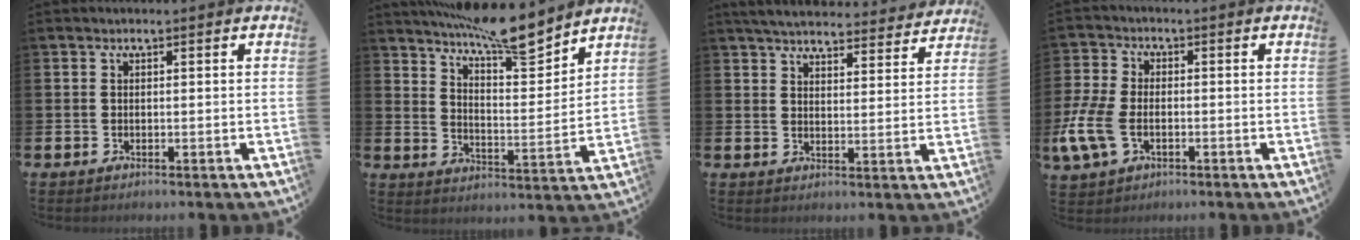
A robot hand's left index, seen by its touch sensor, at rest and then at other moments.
{"total": 11.3, "force": [10.0, 1.9, 4.8], "torque": [-0.097, -0.060, 0.179]}
{"total": 5.2, "force": [5.1, 0.8, 0.9], "torque": [-0.034, -0.033, 0.090]}
{"total": 7.2, "force": [-1.6, 4.4, 5.5], "torque": [-0.127, 0.002, -0.031]}